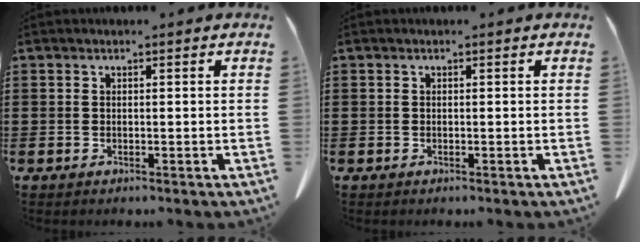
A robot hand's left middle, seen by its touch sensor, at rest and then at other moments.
{"total": 0.0}